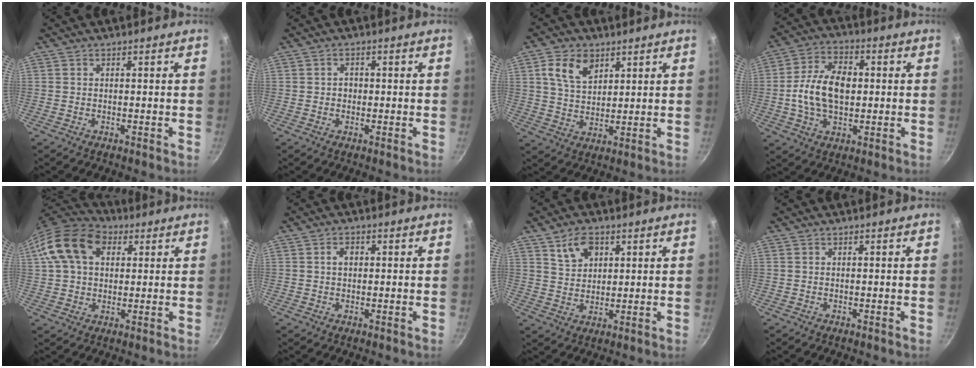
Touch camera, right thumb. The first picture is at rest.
{"total": 1.7, "force": [0.0, 1.5, 0.9], "torque": [-0.008, 0.002, -0.003]}
{"total": 8.3, "force": [3.8, 5.4, 5.0], "torque": [-0.074, -0.012, 0.073]}
{"total": 12.7, "force": [0.1, 8.1, 9.7], "torque": [-0.161, 0.018, -0.007]}
{"total": 15.2, "force": [4.8, 10.7, 9.7], "torque": [-0.163, 0.020, 0.071]}
{"total": 4.1, "force": [0.7, 3.0, 2.6], "torque": [-0.026, 0.009, 0.007]}
{"total": 6.4, "force": [3.2, 4.2, 3.6], "torque": [-0.044, -0.009, 0.063]}
{"total": 0.0}